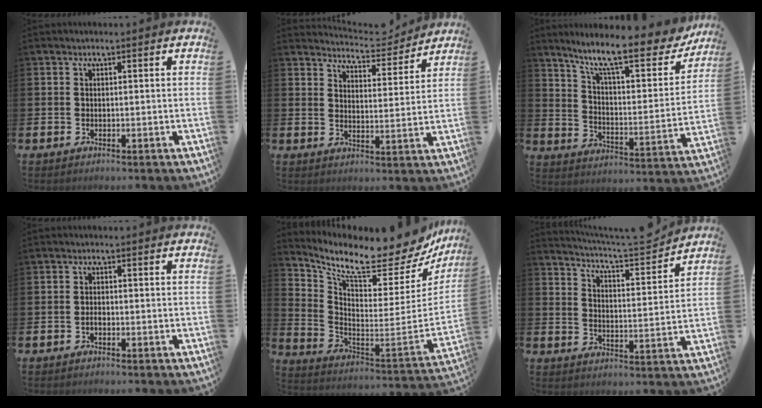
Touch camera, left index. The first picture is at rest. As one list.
[{"total": 5.3, "force": [5.2, 0.6, 0.3], "torque": [-0.016, -0.040, 0.089]}, {"total": 11.6, "force": [9.3, 2.8, 6.3], "torque": [-0.132, -0.063, 0.150]}, {"total": 0.9, "force": [-0.5, 0.4, 0.5], "torque": [-0.010, -0.002, -0.011]}, {"total": 10.4, "force": [8.9, 2.7, 4.7], "torque": [-0.097, -0.089, 0.136]}, {"total": 5.9, "force": [5.8, 0.1, 1.2], "torque": [-0.036, -0.052, 0.095]}]